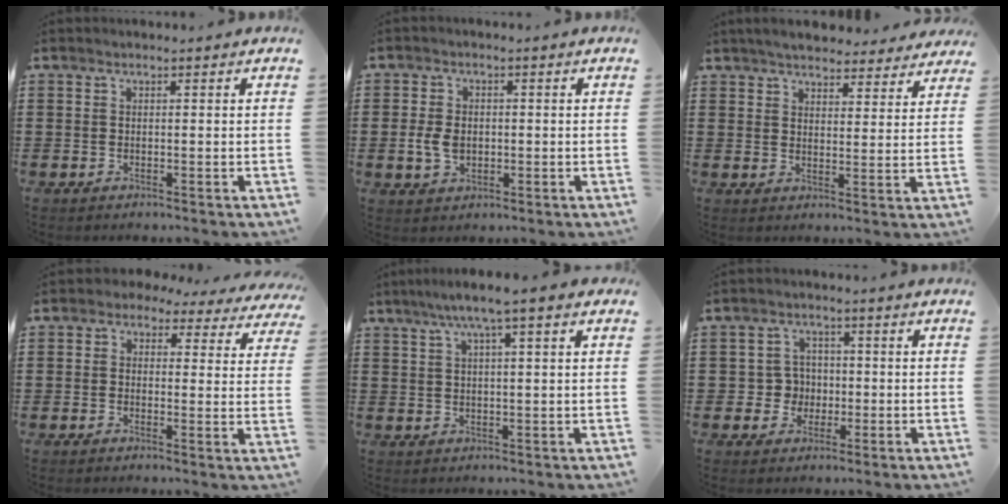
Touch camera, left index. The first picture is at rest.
{"total": 4.3, "force": [-0.4, 3.0, 3.0], "torque": [-0.075, 0.003, -0.011]}
{"total": 4.6, "force": [4.5, 0.6, 0.9], "torque": [-0.034, -0.015, 0.081]}
{"total": 2.2, "force": [1.7, 1.1, 0.9], "torque": [-0.029, -0.005, 0.027]}
{"total": 4.6, "force": [2.4, -0.1, 3.9], "torque": [-0.081, 0.005, 0.039]}
{"total": 4.1, "force": [-0.5, 3.9, 1.1], "torque": [-0.036, 0.009, -0.012]}